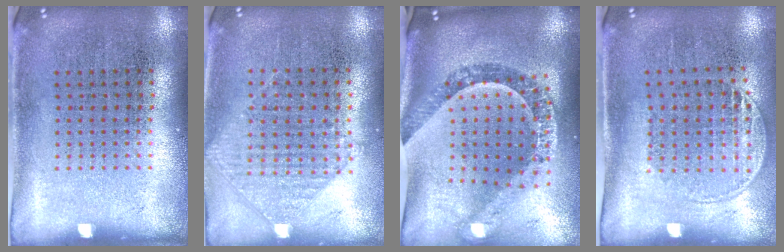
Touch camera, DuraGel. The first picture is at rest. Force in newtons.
{"total": 0.9, "press": 0.9, "slide": 0.3}
{"total": 1.8, "press": 1.6, "slide": 0.8}
{"total": 1.6, "press": 1.3, "slide": 0.9}